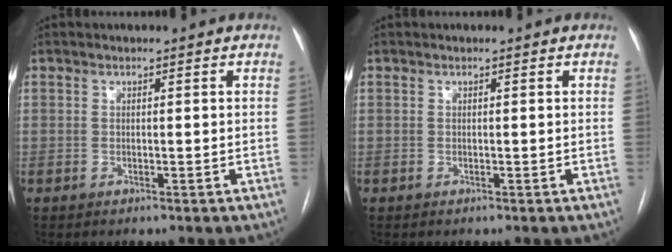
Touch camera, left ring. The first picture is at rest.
{"total": 0.0}